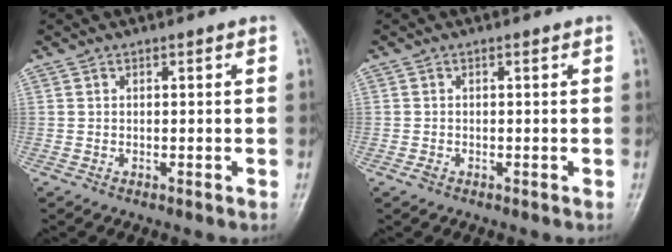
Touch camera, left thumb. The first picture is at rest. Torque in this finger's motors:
{"motor_torque": [-0.39, 0.49, 0.34, 0.47, 0.00]}